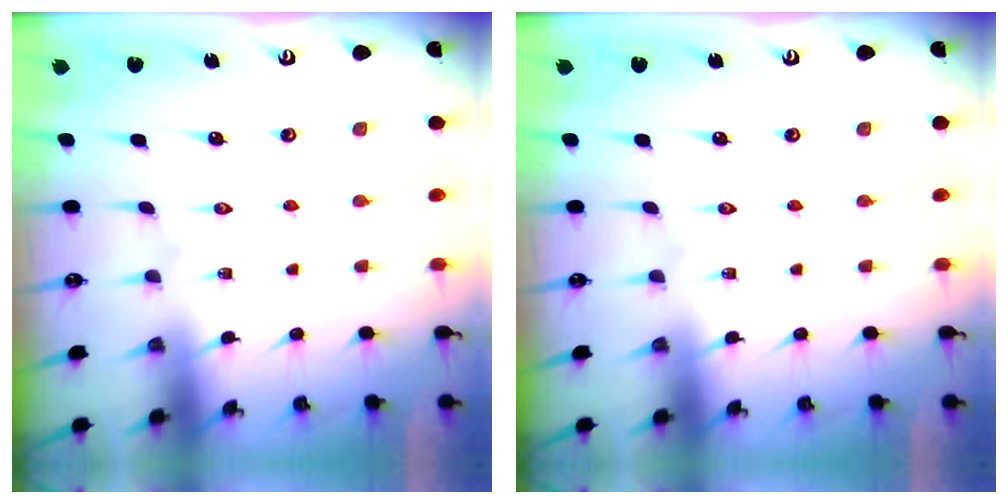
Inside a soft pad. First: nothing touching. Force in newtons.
{"total": 0.0}